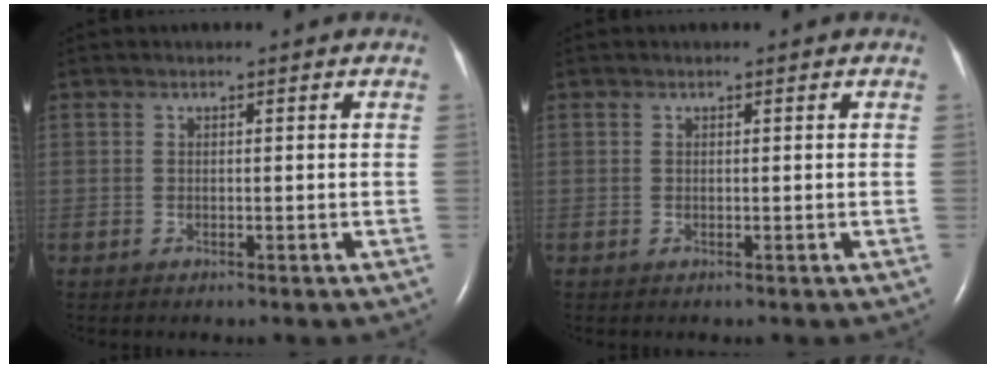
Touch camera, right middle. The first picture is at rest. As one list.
[{"total": 0.0}]